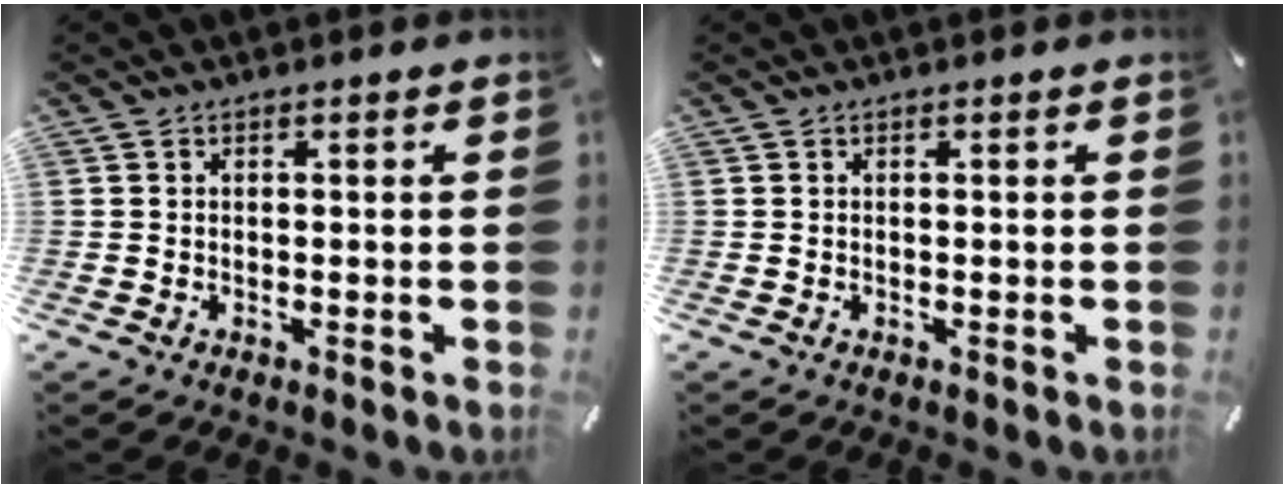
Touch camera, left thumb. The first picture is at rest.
{"total": 0.0}